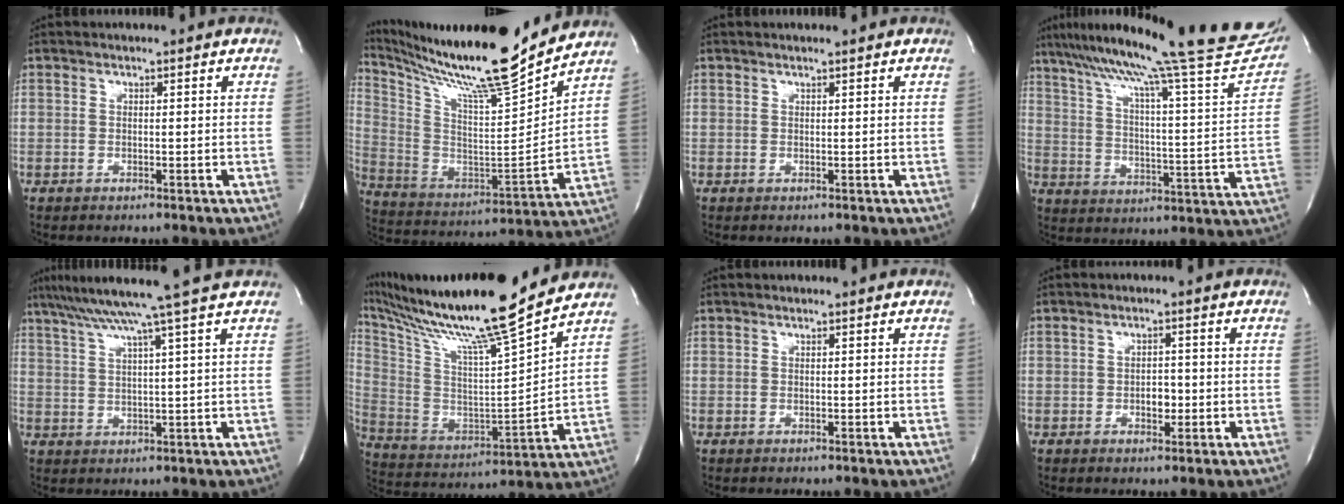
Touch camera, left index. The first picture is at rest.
{"total": 21.3, "force": [18.8, -0.7, 10.0], "torque": [-0.203, -0.049, 0.316]}
{"total": 1.1, "force": [1.0, -0.2, 0.5], "torque": [-0.011, 0.006, 0.019]}
{"total": 30.3, "force": [25.2, 0.9, 16.7], "torque": [-0.264, -0.048, 0.337]}
{"total": 11.2, "force": [8.7, -2.8, 6.4], "torque": [-0.107, 0.000, 0.128]}
{"total": 22.3, "force": [18.6, -1.3, 12.1], "torque": [-0.238, -0.030, 0.321]}
{"total": 0.0}
{"total": 2.3, "force": [-0.6, 1.4, 1.8], "torque": [-0.026, 0.004, -0.006]}